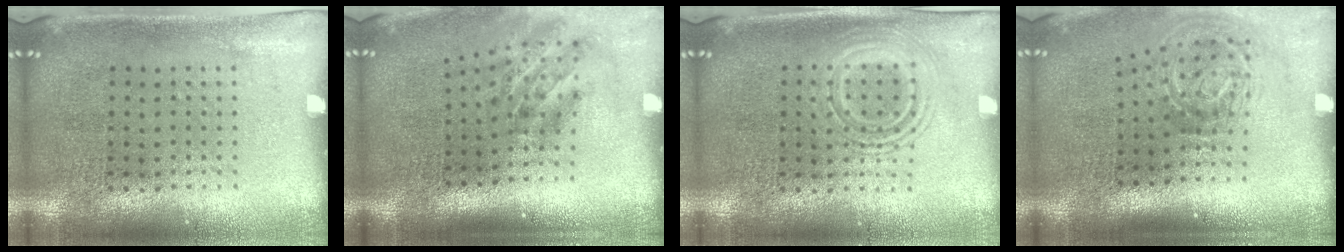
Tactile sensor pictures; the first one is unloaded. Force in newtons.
{"total": 1.9, "press": 1.2, "slide": 1.5}
{"total": 1.6, "press": 1.6, "slide": 0.3}
{"total": 2.1, "press": 1.2, "slide": 1.6}